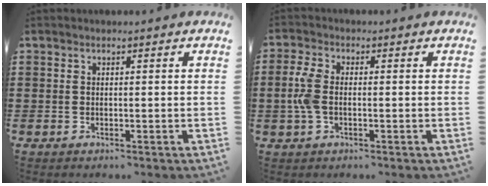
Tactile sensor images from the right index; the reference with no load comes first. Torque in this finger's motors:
{"motor_torque": [0.74, -0.43, 0.43, 0.08]}